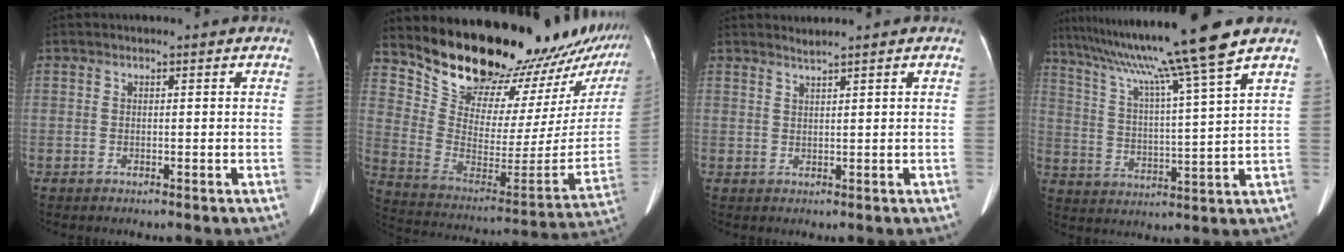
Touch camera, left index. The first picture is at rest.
{"total": 27.9, "force": [25.8, 5.5, 9.0], "torque": [-0.152, -0.126, 0.352]}
{"total": 1.2, "force": [1.0, -0.5, 0.3], "torque": [-0.016, -0.001, 0.026]}
{"total": 16.5, "force": [13.0, -3.6, 9.4], "torque": [-0.163, -0.015, 0.209]}